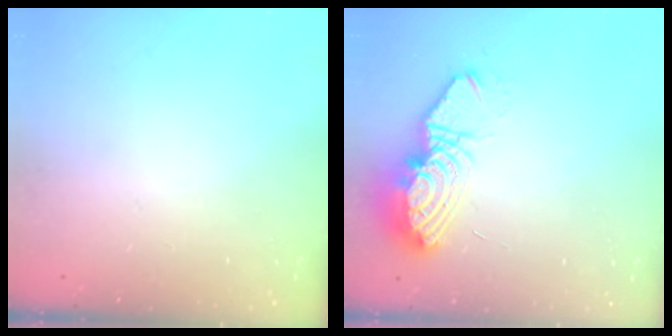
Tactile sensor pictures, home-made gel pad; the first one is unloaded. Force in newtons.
{"total": 12.2, "press": 12.1, "slide": 0.9}